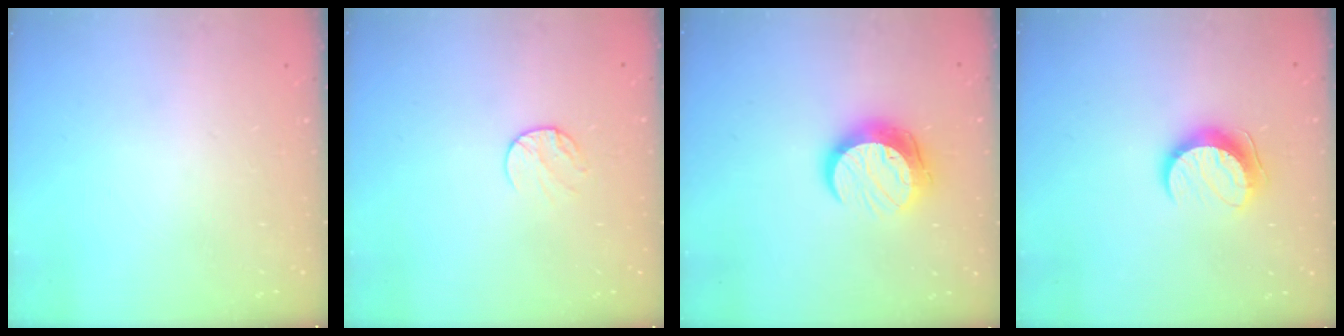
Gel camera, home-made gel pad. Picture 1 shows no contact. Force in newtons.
{"total": 6.1, "press": 6.1, "slide": 0.8}
{"total": 12.1, "press": 12.0, "slide": 0.7}
{"total": 9.8, "press": 9.8, "slide": 0.7}